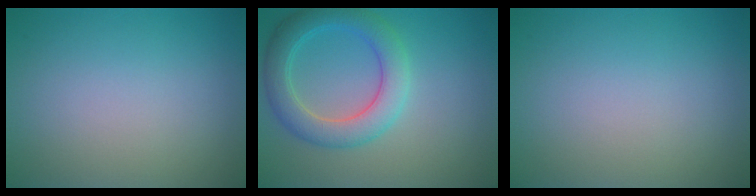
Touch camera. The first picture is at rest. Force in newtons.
{"total": 4.9, "press": 4.9, "slide": 0.2}
{"total": 0.0}